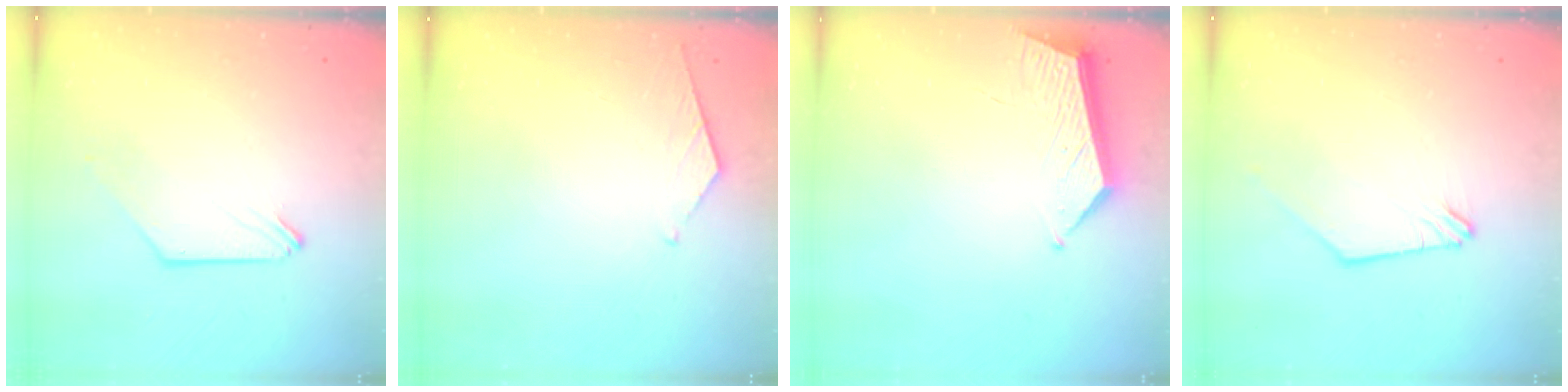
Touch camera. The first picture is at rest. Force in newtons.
{"total": 5.2, "press": 5.2, "slide": 0.6}
{"total": 5.5, "press": 5.5, "slide": 0.4}
{"total": 0.0}